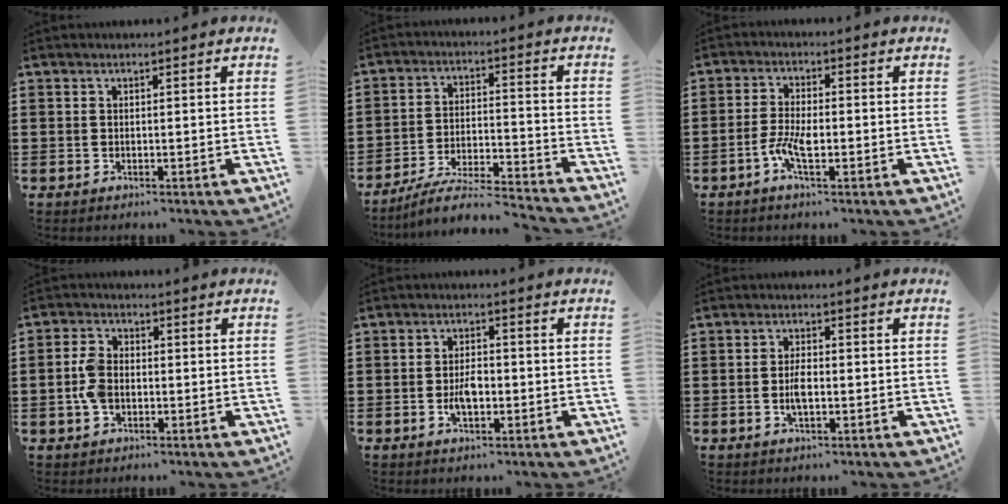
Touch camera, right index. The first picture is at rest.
{"total": 6.9, "force": [-6.4, 0.2, 2.5], "torque": [-0.054, -0.002, -0.126]}
{"total": 4.5, "force": [-1.5, 1.5, 3.9], "torque": [-0.094, -0.004, -0.034]}
{"total": 4.6, "force": [-0.8, 3.0, 3.4], "torque": [-0.092, -0.002, -0.022]}
{"total": 3.9, "force": [-0.9, 2.0, 3.2], "torque": [-0.066, 0.004, -0.019]}
{"total": 3.2, "force": [-0.6, 1.4, 2.8], "torque": [-0.068, -0.002, -0.015]}